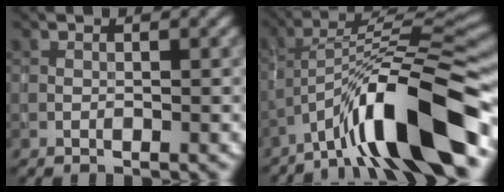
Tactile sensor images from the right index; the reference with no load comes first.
{"total": 12.5, "force": [-6.5, 2.7, 10.3], "torque": [-0.161, 0.020, -0.109]}